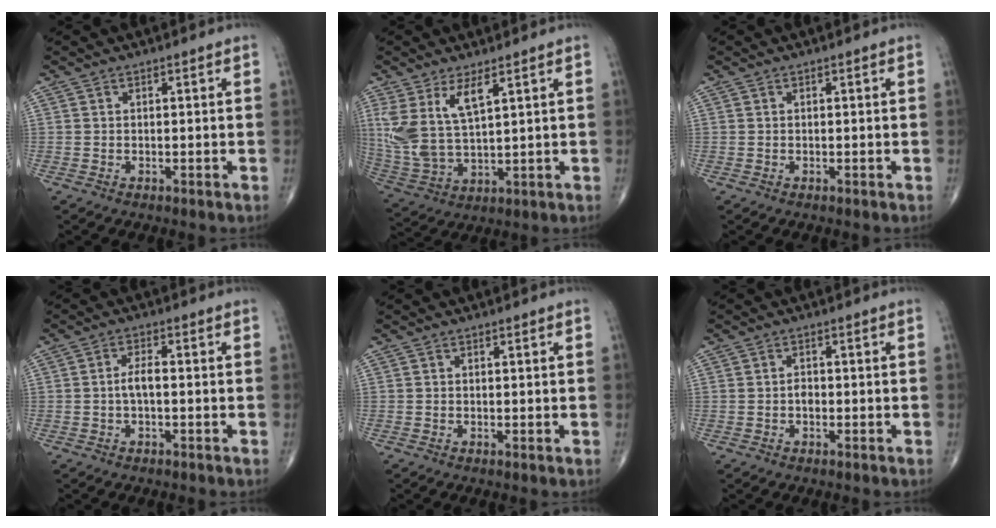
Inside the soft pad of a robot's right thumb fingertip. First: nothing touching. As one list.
[{"total": 10.7, "force": [4.7, 4.2, 8.7], "torque": [-0.190, -0.023, 0.109]}, {"total": 0.0}, {"total": 2.9, "force": [-0.4, 1.2, 2.7], "torque": [-0.053, 0.011, -0.010]}, {"total": 0.0}, {"total": 1.4, "force": [-0.4, 0.9, 1.0], "torque": [-0.012, 0.004, -0.008]}]